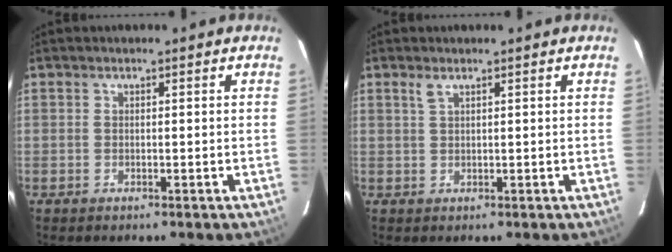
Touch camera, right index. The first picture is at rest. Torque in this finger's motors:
{"motor_torque": [0.00, 0.00, 0.00, 0.03]}